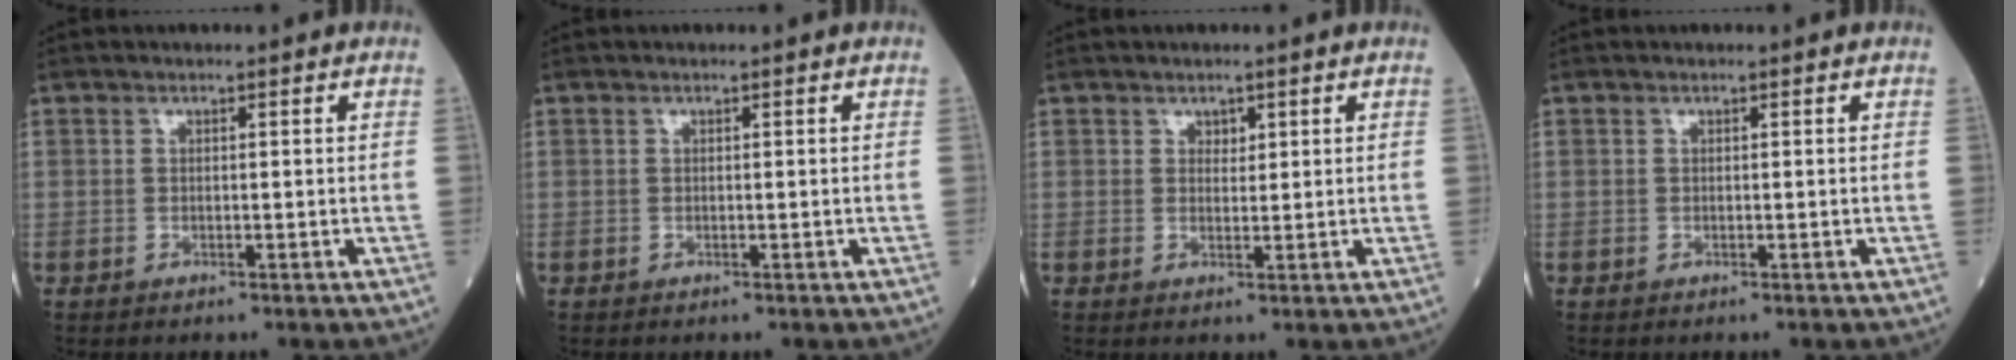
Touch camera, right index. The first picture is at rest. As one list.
[{"total": 0.0}, {"total": 1.3, "force": [0.8, 0.8, 0.6], "torque": [-0.002, -0.002, 0.011]}, {"total": 0.0}]